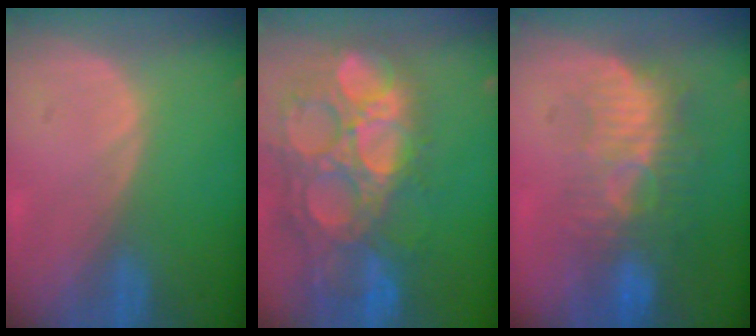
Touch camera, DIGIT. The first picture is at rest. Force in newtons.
{"total": 15.4, "press": 12.8, "slide": 8.7}
{"total": 9.1, "press": 8.3, "slide": 3.7}